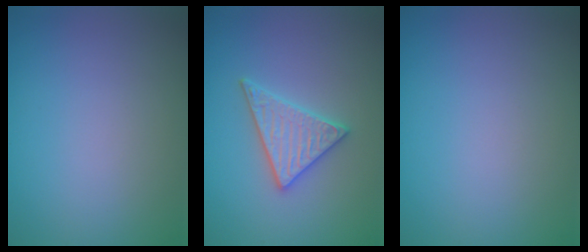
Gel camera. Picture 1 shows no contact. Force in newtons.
{"total": 3.0, "press": 3.0, "slide": 0.5}
{"total": 0.0}